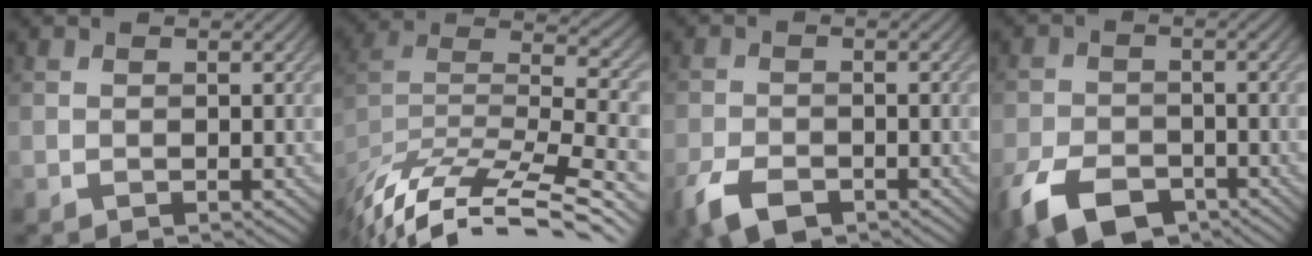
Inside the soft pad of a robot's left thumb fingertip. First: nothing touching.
{"total": 13.6, "force": [-10.2, 3.4, 8.2], "torque": [-0.156, 0.027, -0.166]}
{"total": 5.2, "force": [-3.4, 2.5, 3.1], "torque": [-0.065, -0.009, -0.068]}
{"total": 8.4, "force": [-5.4, 4.4, 4.8], "torque": [-0.099, -0.018, -0.100]}